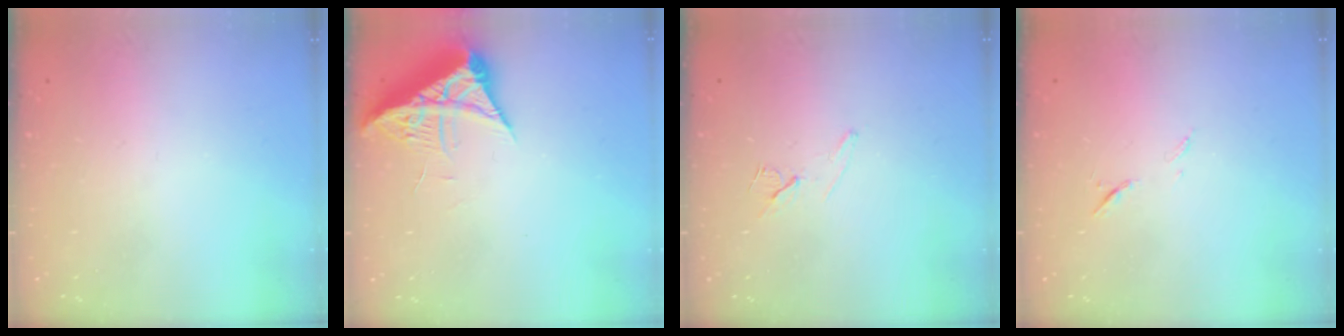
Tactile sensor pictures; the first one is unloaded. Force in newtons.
{"total": 7.2, "press": 7.2, "slide": 0.8}
{"total": 6.7, "press": 6.0, "slide": 3.0}
{"total": 6.2, "press": 6.2, "slide": 0.8}